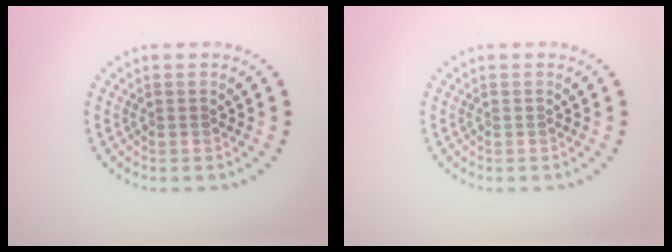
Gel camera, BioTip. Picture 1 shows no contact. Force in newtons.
{"total": 0.0}